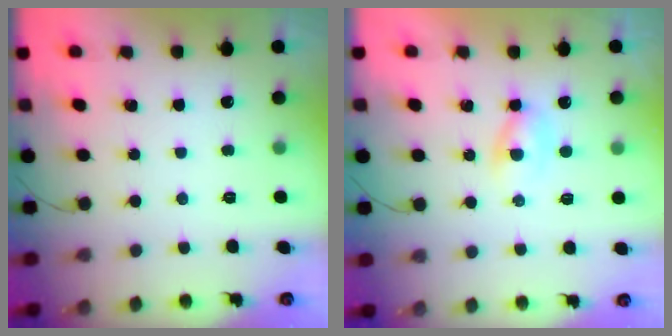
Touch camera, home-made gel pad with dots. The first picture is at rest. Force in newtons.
{"total": 2.2, "press": 2.0, "slide": 0.9}